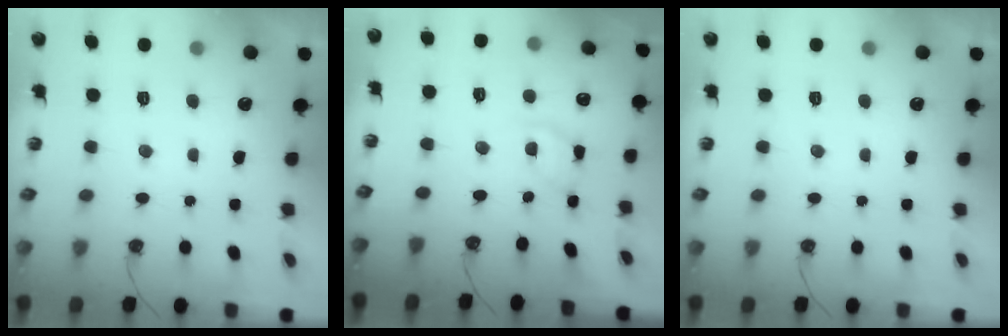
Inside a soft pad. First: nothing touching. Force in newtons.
{"total": 9.5, "press": 9.4, "slide": 0.6}
{"total": 0.0}